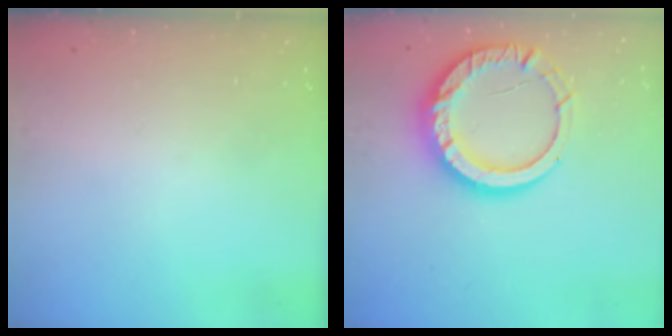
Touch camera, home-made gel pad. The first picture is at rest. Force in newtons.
{"total": 16.2, "press": 16.0, "slide": 2.1}